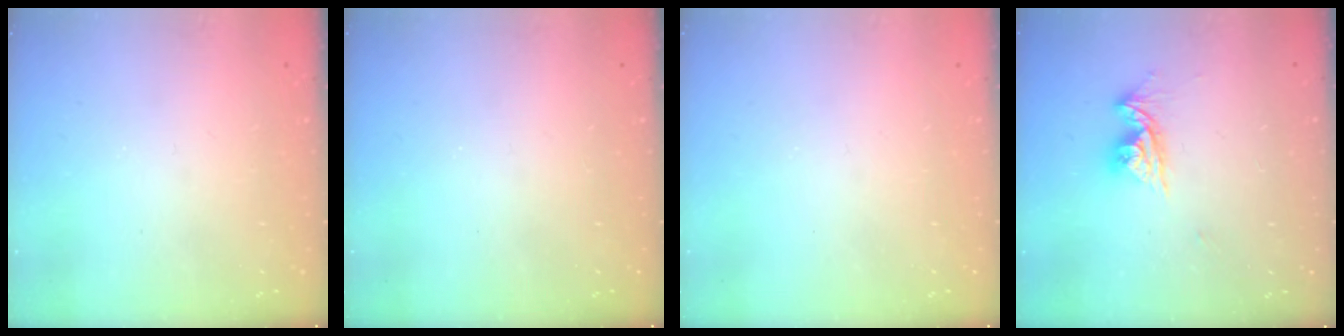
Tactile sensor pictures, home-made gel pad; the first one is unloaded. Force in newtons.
{"total": 0.0}
{"total": 0.0}
{"total": 8.9, "press": 8.9, "slide": 0.9}